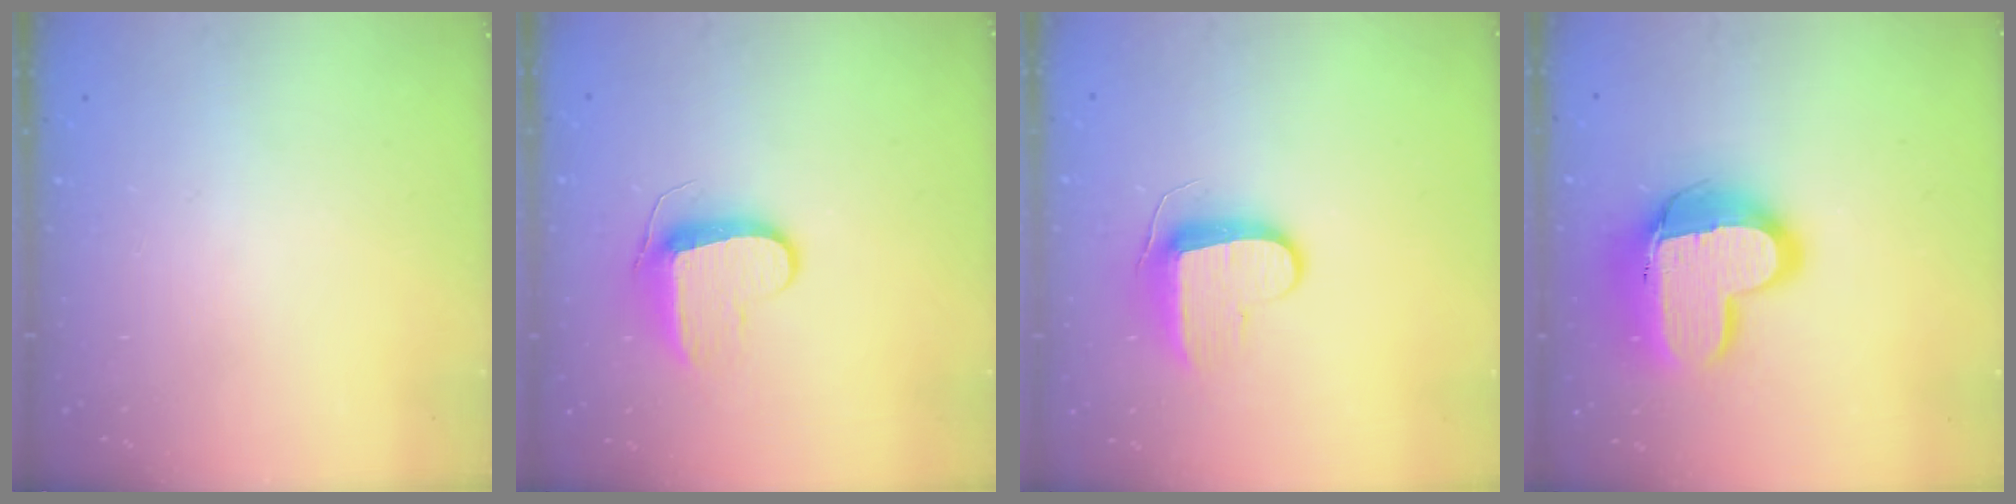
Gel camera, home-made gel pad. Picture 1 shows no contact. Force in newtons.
{"total": 9.4, "press": 9.4, "slide": 0.2}
{"total": 10.5, "press": 10.4, "slide": 1.2}
{"total": 17.0, "press": 17.0, "slide": 1.2}